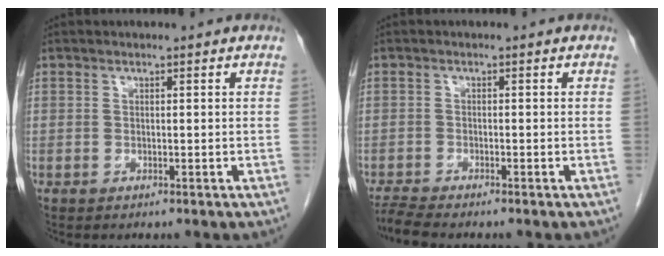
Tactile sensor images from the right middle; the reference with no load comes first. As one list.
[{"total": 3.2, "force": [-2.9, -0.6, 1.0], "torque": [-0.028, -0.017, -0.055]}]